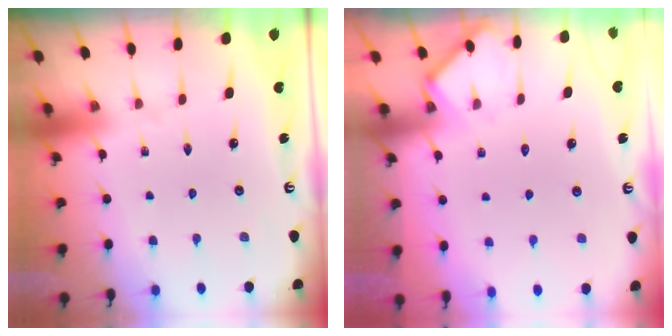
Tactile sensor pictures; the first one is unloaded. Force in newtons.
{"total": 5.5, "press": 5.5, "slide": 0.4}